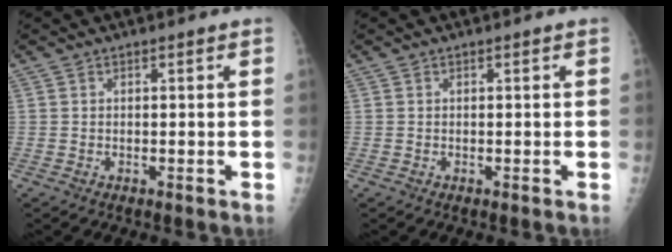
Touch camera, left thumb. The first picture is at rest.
{"total": 0.0}